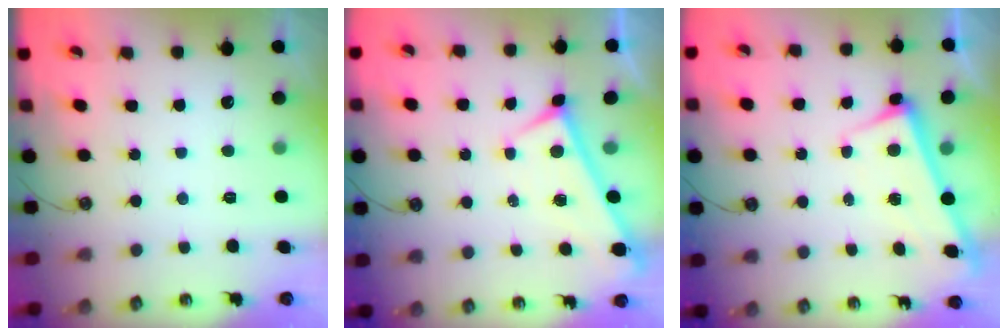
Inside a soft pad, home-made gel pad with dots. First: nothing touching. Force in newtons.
{"total": 0.0}
{"total": 2.8, "press": 2.7, "slide": 0.4}